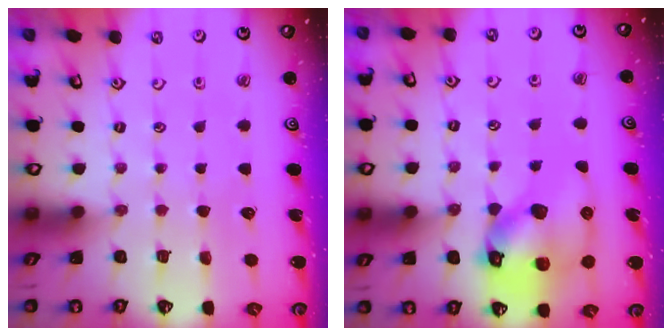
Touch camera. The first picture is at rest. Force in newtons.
{"total": 15.5, "press": 15.3, "slide": 2.2}